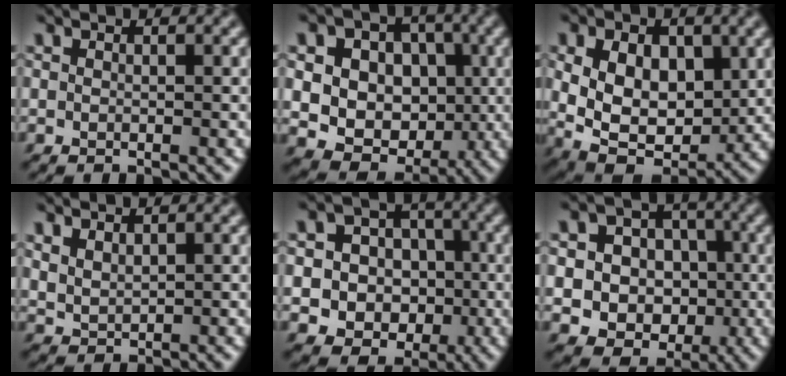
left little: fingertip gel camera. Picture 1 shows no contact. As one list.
[{"total": 12.5, "force": [1.5, 10.6, 6.5], "torque": [-0.116, 0.033, 0.009]}, {"total": 9.0, "force": [0.3, 6.0, 6.7], "torque": [-0.113, -0.010, 0.004]}, {"total": 1.8, "force": [1.0, 1.0, 1.1], "torque": [-0.029, -0.001, 0.023]}, {"total": 10.4, "force": [-2.7, 9.5, 3.2], "torque": [-0.061, 0.024, -0.068]}, {"total": 10.4, "force": [-1.6, 9.6, 3.7], "torque": [-0.075, 0.039, -0.051]}]